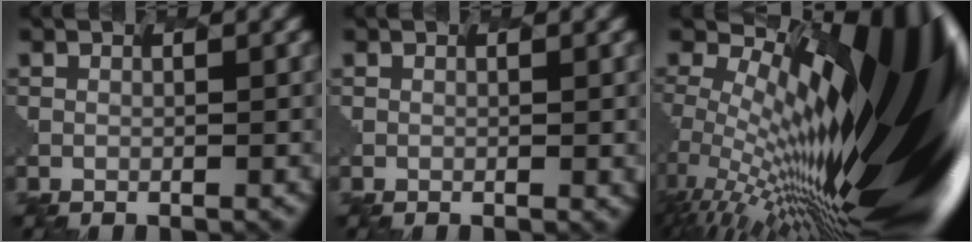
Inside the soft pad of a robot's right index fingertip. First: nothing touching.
{"total": 0.7, "force": [0.3, -0.4, -0.5], "torque": [0.003, 0.005, 0.000]}
{"total": 17.3, "force": [1.8, 5.6, 16.3], "torque": [-0.253, -0.011, 0.003]}